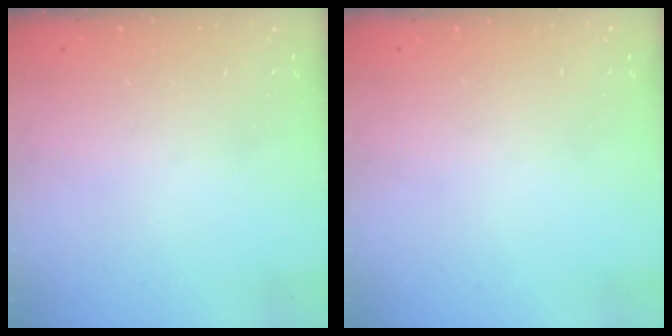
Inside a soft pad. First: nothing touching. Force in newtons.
{"total": 0.0}